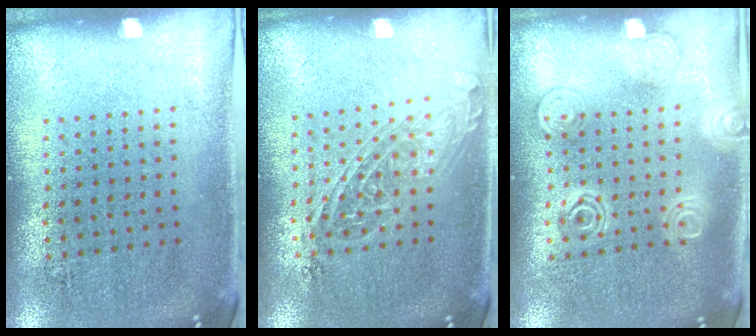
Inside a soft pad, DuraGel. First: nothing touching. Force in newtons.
{"total": 1.4, "press": 1.3, "slide": 0.7}
{"total": 2.6, "press": 2.5, "slide": 0.3}